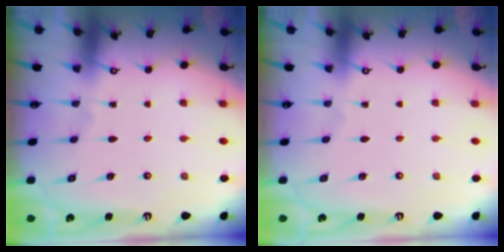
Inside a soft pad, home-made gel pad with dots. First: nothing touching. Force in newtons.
{"total": 0.0}